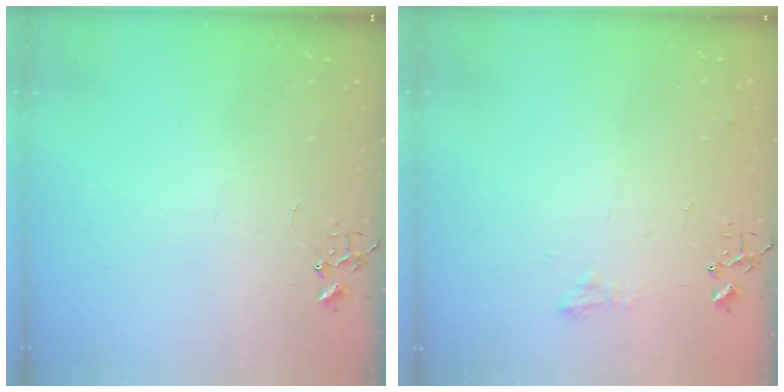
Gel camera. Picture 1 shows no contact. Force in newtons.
{"total": 6.4, "press": 6.4, "slide": 0.6}